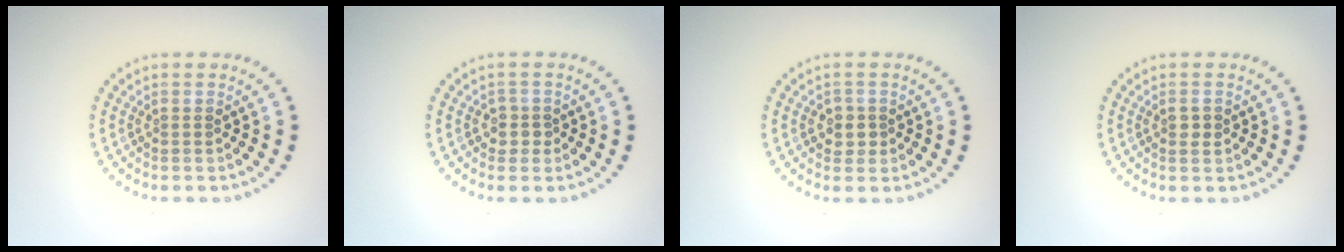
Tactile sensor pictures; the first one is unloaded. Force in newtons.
{"total": 1.6, "press": 1.3, "slide": 0.9}
{"total": 1.7, "press": 1.5, "slide": 0.7}
{"total": 1.0, "press": 1.0, "slide": 0.2}